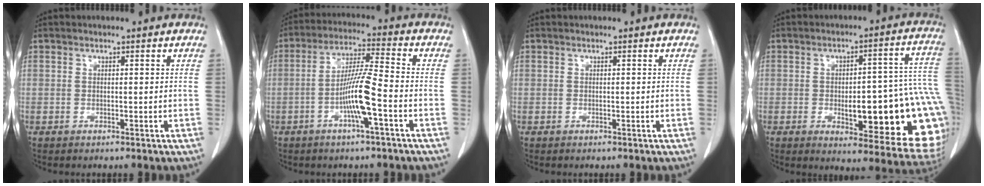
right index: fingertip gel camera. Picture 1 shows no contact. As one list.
[{"total": 8.9, "force": [-2.9, -0.1, 8.4], "torque": [-0.163, 0.003, -0.057]}, {"total": 0.0}, {"total": 22.5, "force": [-4.2, 5.7, 21.3], "torque": [-0.178, 0.026, -0.031]}]